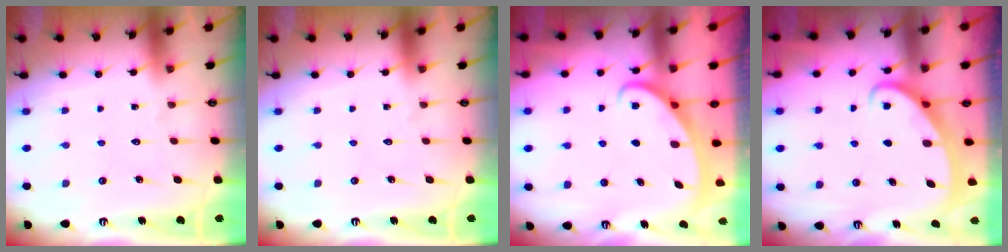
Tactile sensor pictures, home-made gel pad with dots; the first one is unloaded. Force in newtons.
{"total": 0.0}
{"total": 2.5, "press": 2.5, "slide": 0.3}
{"total": 2.4, "press": 2.4, "slide": 0.4}